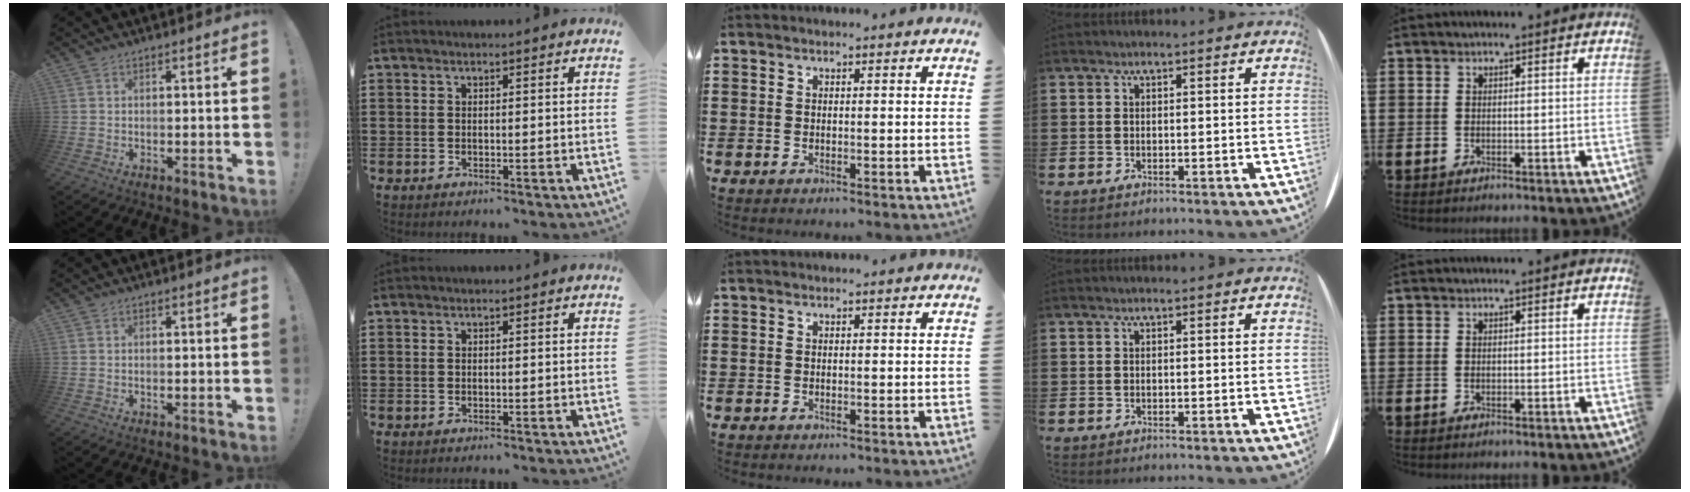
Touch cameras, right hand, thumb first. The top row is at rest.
{}